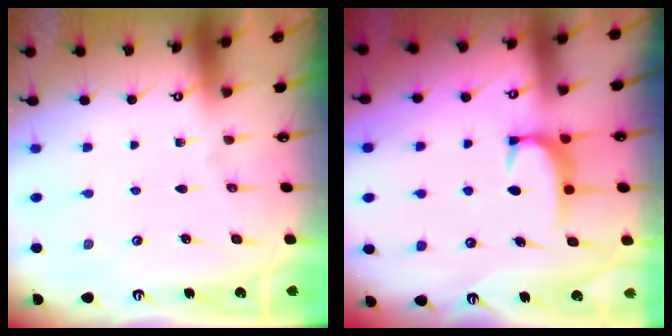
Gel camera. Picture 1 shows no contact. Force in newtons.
{"total": 1.9, "press": 1.8, "slide": 0.4}